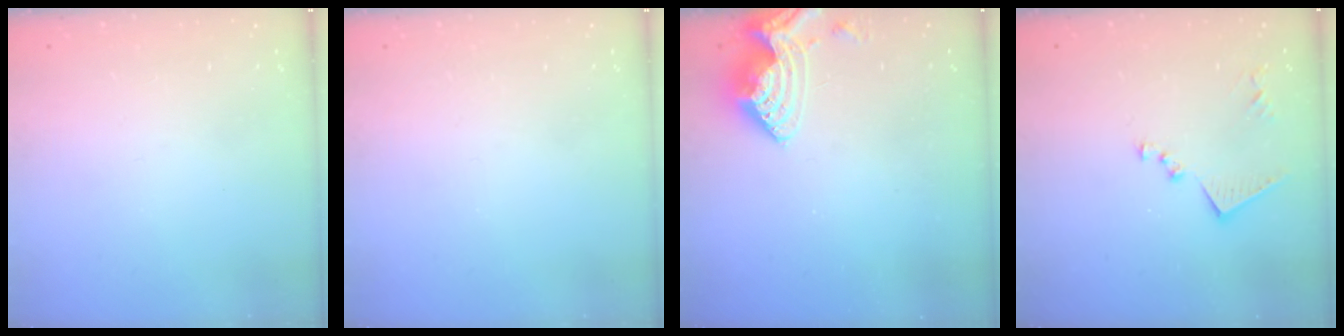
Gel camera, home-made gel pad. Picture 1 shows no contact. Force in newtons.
{"total": 0.0}
{"total": 9.1, "press": 9.0, "slide": 1.0}
{"total": 11.1, "press": 11.1, "slide": 0.9}